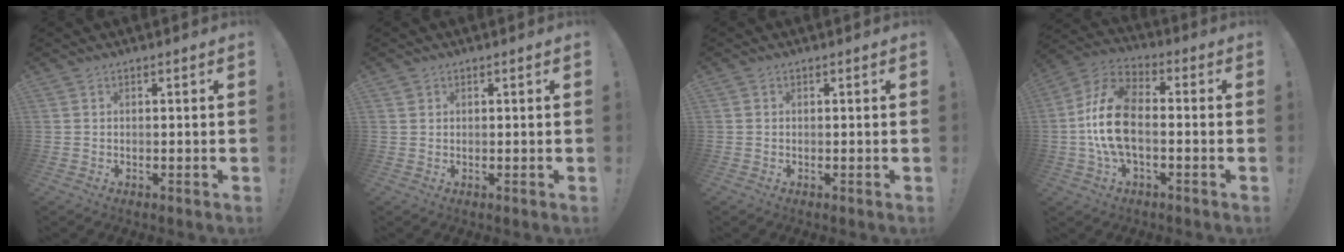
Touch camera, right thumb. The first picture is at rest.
{"total": 1.0, "force": [0.7, 0.7, 0.1], "torque": [0.000, -0.001, 0.012]}
{"total": 0.0}
{"total": 15.5, "force": [-1.8, 8.7, 12.7], "torque": [-0.248, 0.016, -0.028]}